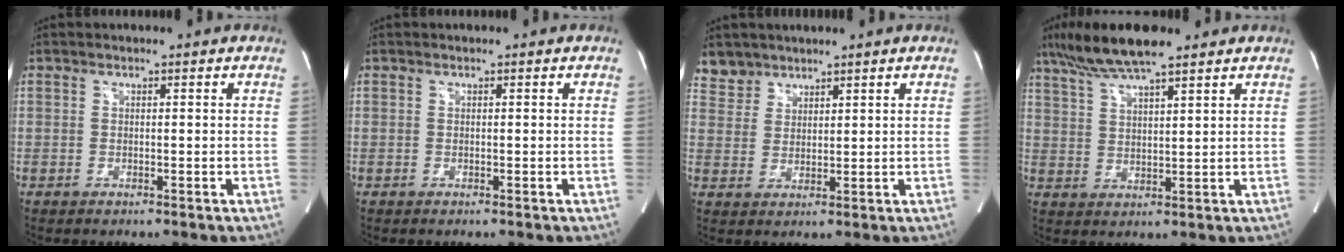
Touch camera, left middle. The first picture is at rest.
{"total": 0.0}
{"total": 4.0, "force": [3.4, 2.1, -0.4], "torque": [0.015, 0.006, 0.068]}
{"total": 10.3, "force": [8.1, 1.2, 6.3], "torque": [-0.122, 0.023, 0.145]}